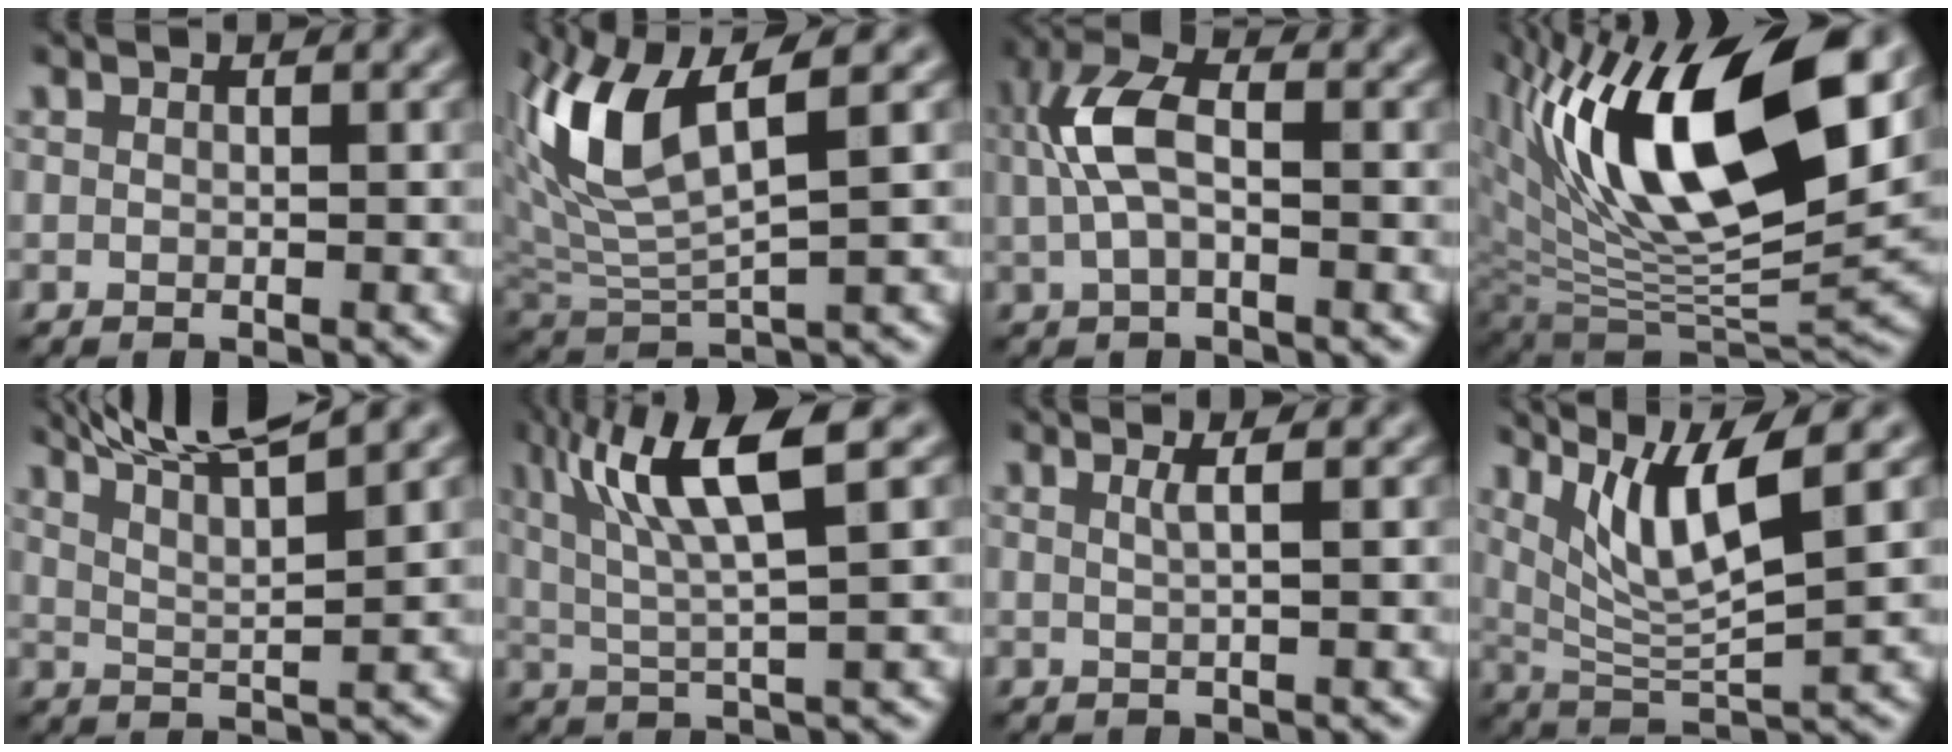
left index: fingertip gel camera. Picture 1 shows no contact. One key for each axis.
{"total": 8.2, "fx": 3.4, "fy": 2.9, "fz": 6.8, "tx": -0.155, "ty": 0.002, "tz": 0.066}
{"total": 5.0, "fx": 0.4, "fy": 2.5, "fz": 4.3, "tx": -0.100, "ty": 0.014, "tz": 0.003}
{"total": 15.8, "fx": 6.5, "fy": 6.6, "fz": 12.8, "tx": -0.215, "ty": 0.007, "tz": 0.113}
{"total": 8.0, "fx": 6.3, "fy": 1.3, "fz": 4.8, "tx": -0.065, "ty": 0.025, "tz": 0.072}
{"total": 7.9, "fx": 3.0, "fy": 1.3, "fz": 7.1, "tx": -0.129, "ty": 0.013, "tz": 0.055}
{"total": 1.5, "fx": 0.5, "fy": 0.4, "fz": 1.3, "tx": -0.017, "ty": 0.000, "tz": 0.002}
{"total": 6.9, "fx": 3.2, "fy": 1.3, "fz": 5.9, "tx": -0.105, "ty": -0.004, "tz": 0.064}